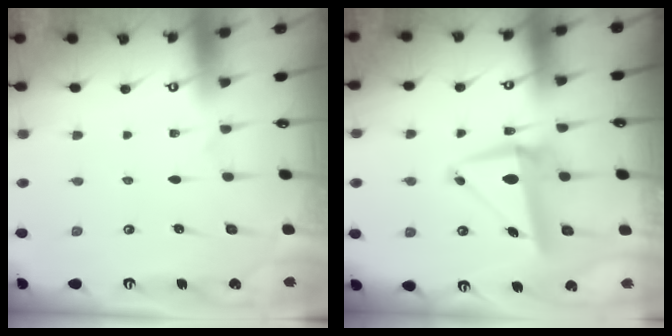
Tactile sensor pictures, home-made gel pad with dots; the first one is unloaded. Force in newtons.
{"total": 10.3, "press": 10.1, "slide": 1.7}